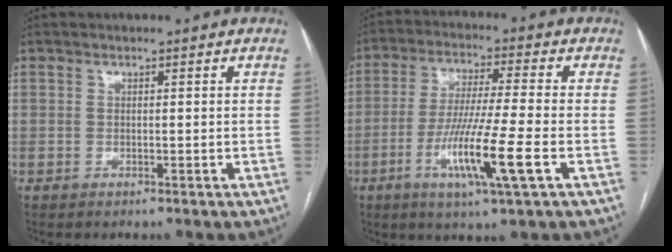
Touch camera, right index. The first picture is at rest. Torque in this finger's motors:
{"motor_torque": [0.68, -0.07, 0.33, 0.08]}